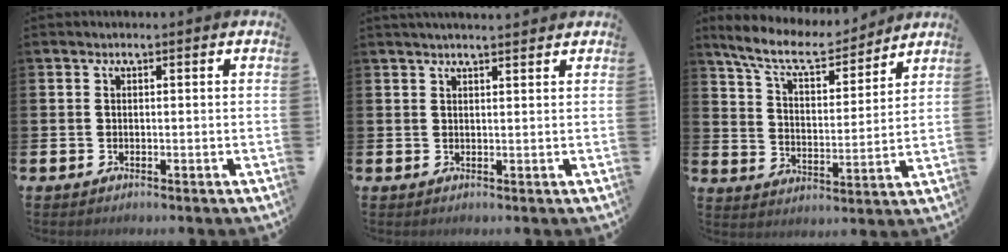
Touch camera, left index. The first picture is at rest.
{"total": 2.1, "force": [2.0, 0.0, 0.5], "torque": [-0.012, -0.006, 0.035]}
{"total": 9.2, "force": [8.3, 2.0, 3.4], "torque": [-0.100, -0.051, 0.144]}